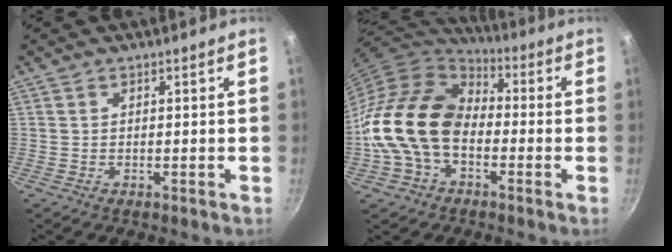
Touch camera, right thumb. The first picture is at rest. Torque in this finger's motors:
{"motor_torque": [1.04, 1.18, 1.47, -1.30, 0.28]}